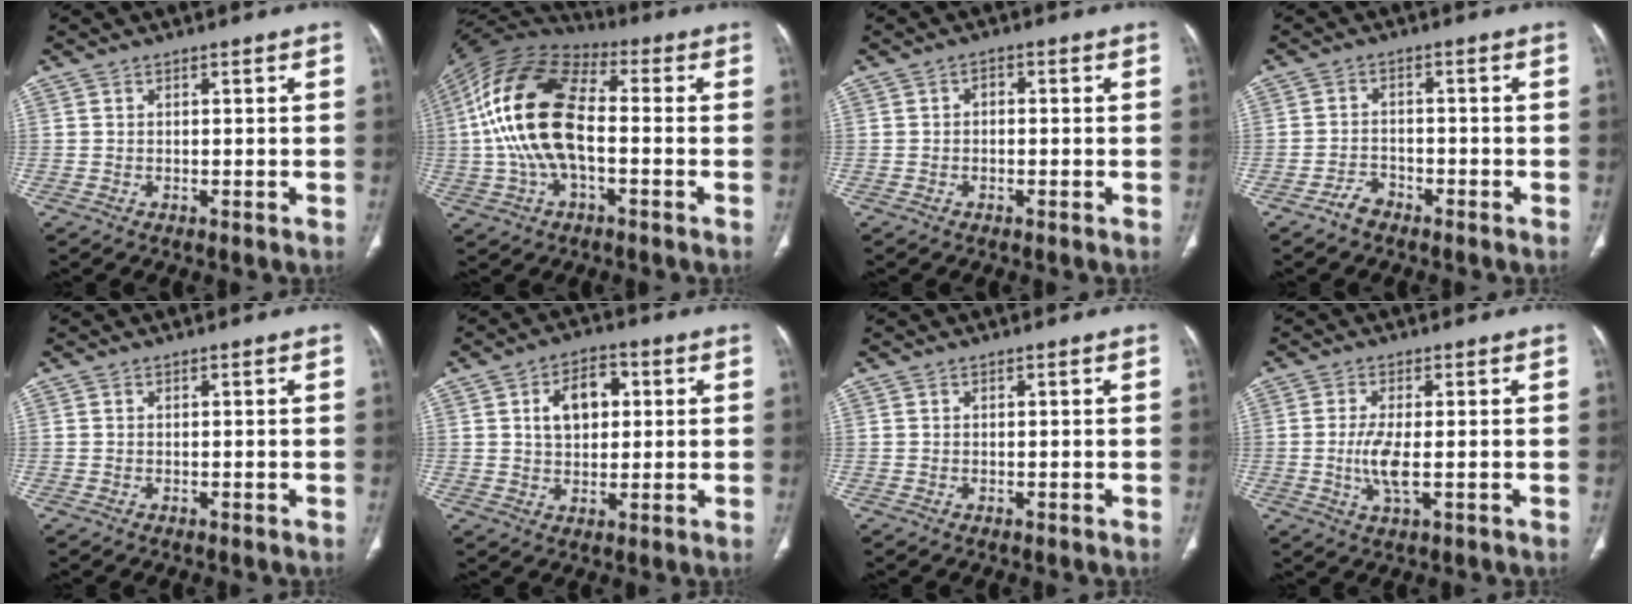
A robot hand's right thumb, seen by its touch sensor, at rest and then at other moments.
{"total": 18.6, "force": [-0.7, 9.6, 15.9], "torque": [-0.317, 0.032, -0.019]}
{"total": 1.5, "force": [-0.1, 1.1, 1.0], "torque": [-0.009, 0.007, -0.008]}
{"total": 2.9, "force": [-2.3, 1.5, 0.8], "torque": [-0.017, 0.018, -0.041]}
{"total": 0.0}
{"total": 7.5, "force": [1.8, 4.8, 5.5], "torque": [-0.072, 0.007, 0.027]}
{"total": 0.0}
{"total": 5.2, "force": [-0.6, 1.5, 4.9], "torque": [-0.115, -0.009, -0.011]}